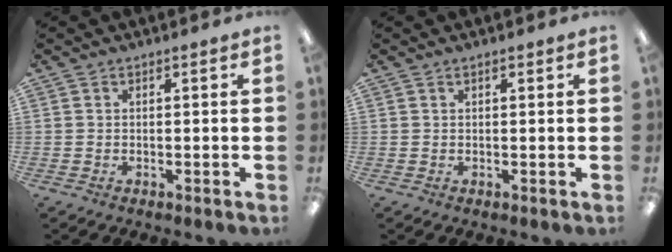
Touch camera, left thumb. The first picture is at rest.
{"total": 0.7, "force": [0.5, 0.3, 0.5], "torque": [-0.010, 0.002, 0.008]}